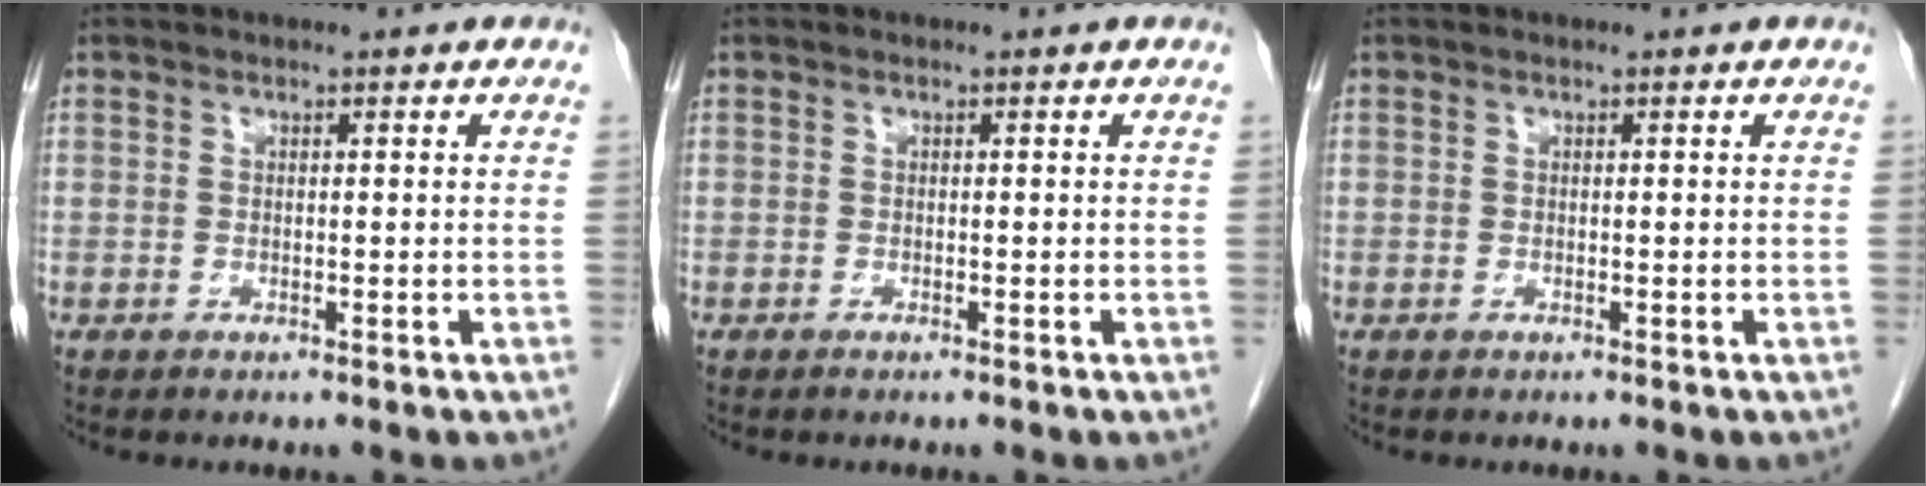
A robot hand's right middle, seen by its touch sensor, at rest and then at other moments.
{"total": 0.0}
{"total": 0.0}